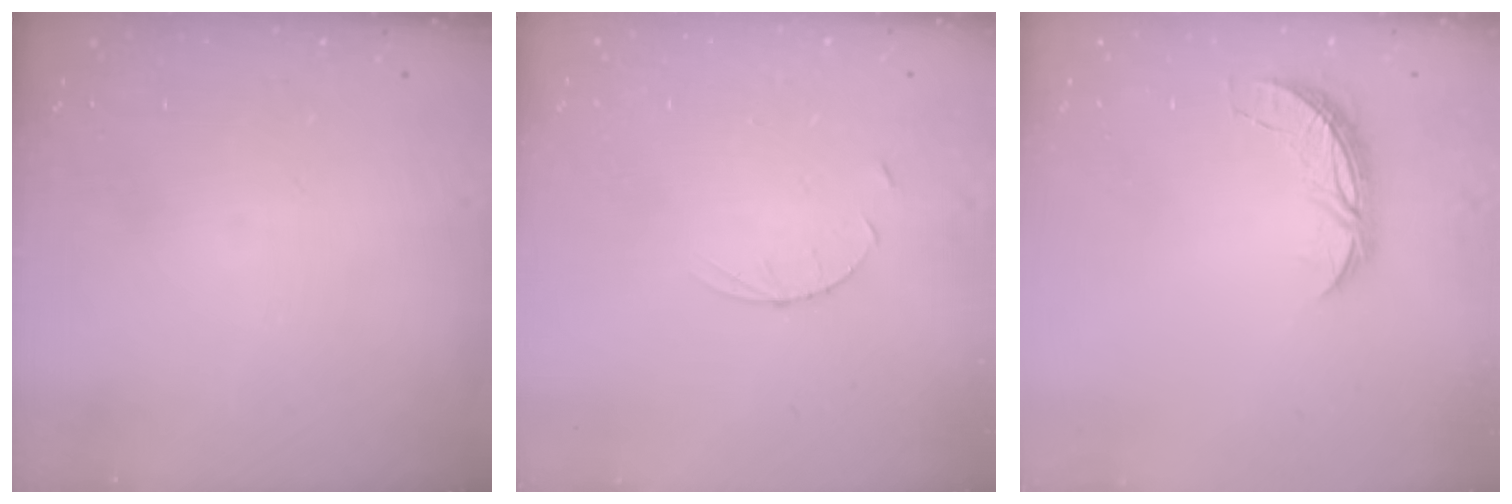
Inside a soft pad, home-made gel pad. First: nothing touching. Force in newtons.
{"total": 3.1, "press": 3.1, "slide": 0.3}
{"total": 6.5, "press": 6.5, "slide": 0.4}